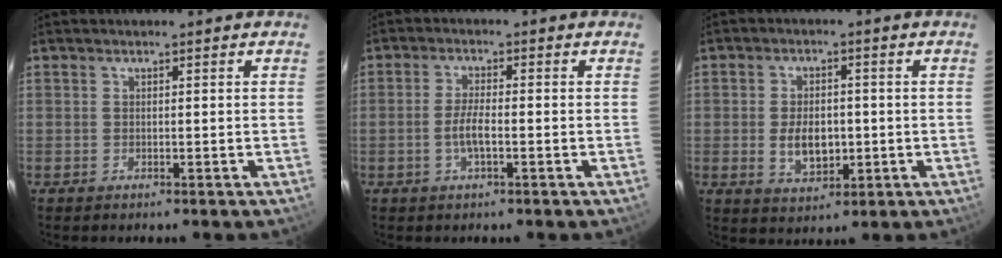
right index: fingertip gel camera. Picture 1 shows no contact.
{"total": 3.7, "force": [-1.2, 0.8, 3.4], "torque": [-0.070, -0.002, -0.023]}
{"total": 7.0, "force": [-1.0, 4.4, 5.4], "torque": [-0.103, -0.005, -0.009]}